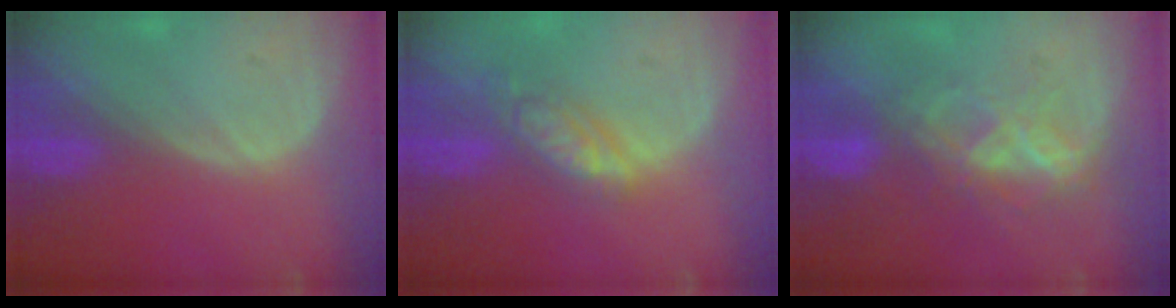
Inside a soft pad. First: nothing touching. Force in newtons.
{"total": 5.5, "press": 5.0, "slide": 2.4}
{"total": 6.5, "press": 6.4, "slide": 1.0}